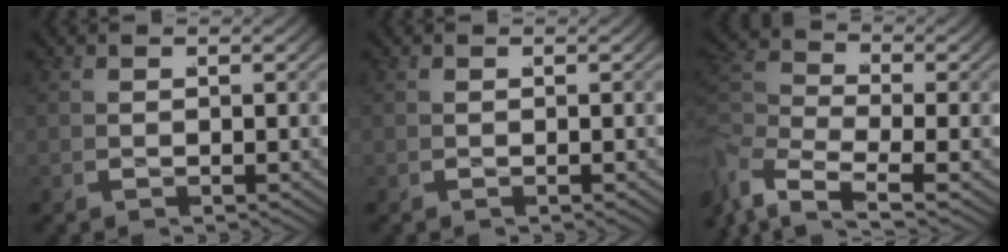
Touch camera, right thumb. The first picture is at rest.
{"total": 0.0}
{"total": 5.6, "force": [-2.7, 3.6, 3.3], "torque": [-0.094, -0.028, -0.048]}